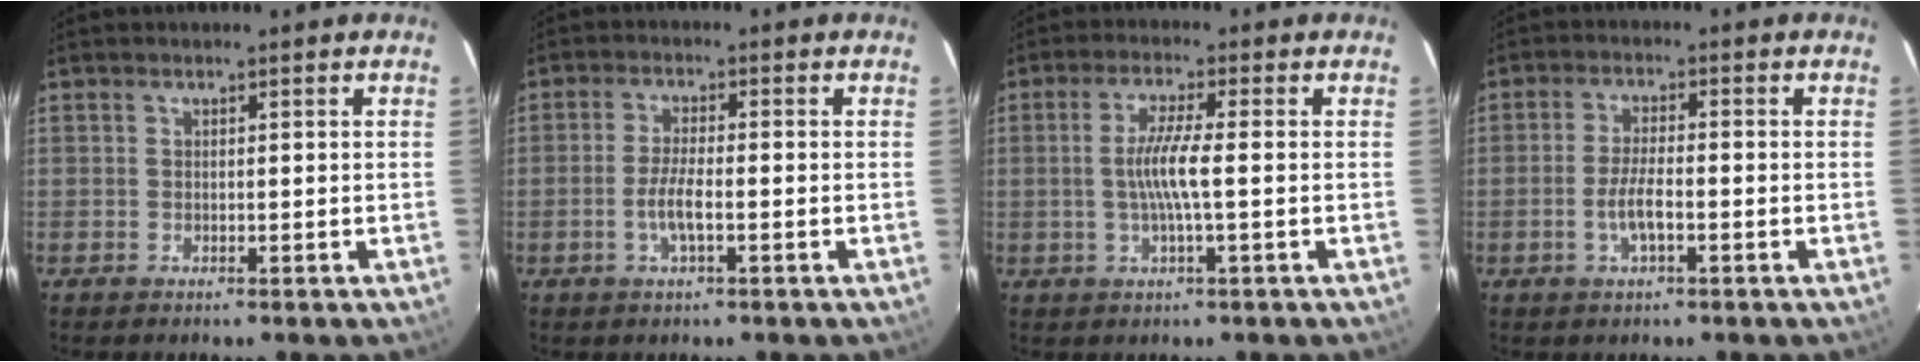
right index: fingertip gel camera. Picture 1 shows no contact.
{"total": 4.3, "force": [-1.5, 0.6, 4.0], "torque": [-0.083, -0.001, -0.029]}
{"total": 5.7, "force": [-0.5, -0.1, 5.7], "torque": [-0.111, -0.003, -0.010]}
{"total": 4.6, "force": [-1.7, 1.1, 4.2], "torque": [-0.087, 0.001, -0.033]}